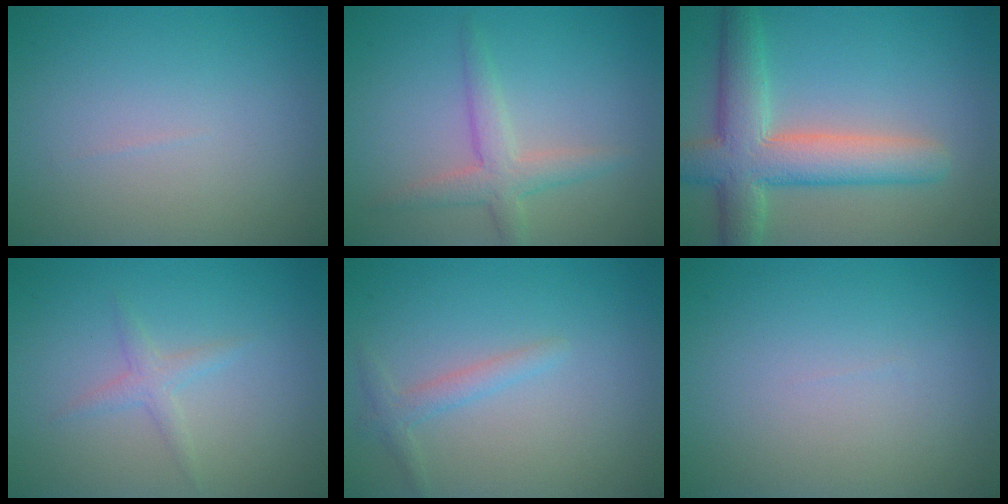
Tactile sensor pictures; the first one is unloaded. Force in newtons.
{"total": 2.9, "press": 2.9, "slide": 0.2}
{"total": 7.3, "press": 7.2, "slide": 0.8}
{"total": 1.4, "press": 1.4, "slide": 0.1}
{"total": 1.5, "press": 1.5, "slide": 0.1}
{"total": 0.0}